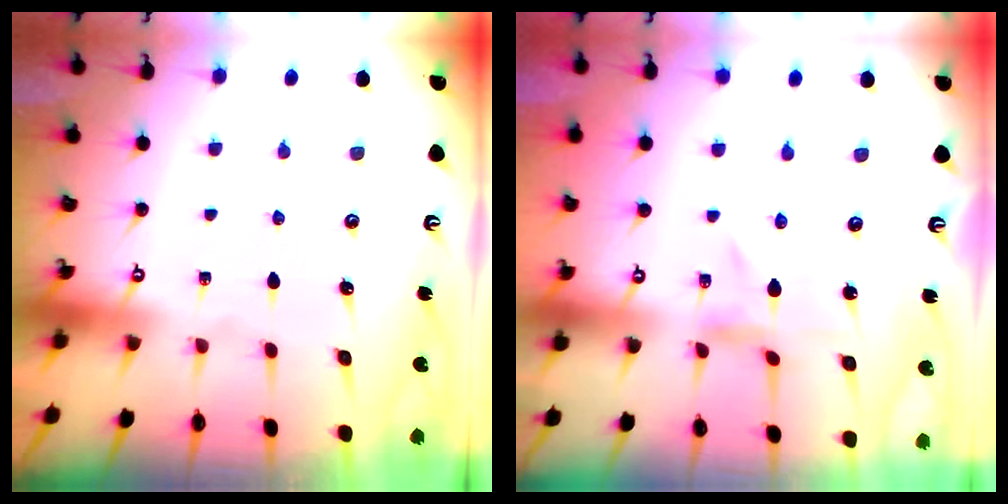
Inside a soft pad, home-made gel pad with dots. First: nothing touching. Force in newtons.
{"total": 0.0}